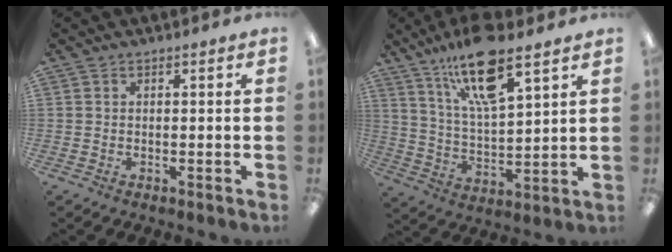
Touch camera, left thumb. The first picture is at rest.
{"total": 16.6, "force": [11.2, 5.0, 11.1], "torque": [-0.198, -0.047, 0.189]}